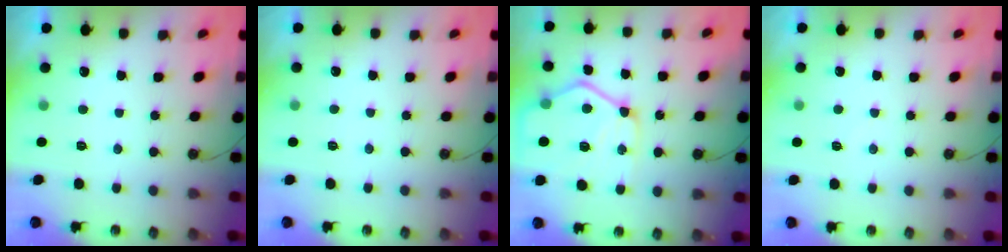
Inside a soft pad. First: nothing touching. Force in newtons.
{"total": 1.4, "press": 1.3, "slide": 0.3}
{"total": 15.4, "press": 15.3, "slide": 1.8}
{"total": 3.8, "press": 3.7, "slide": 0.4}